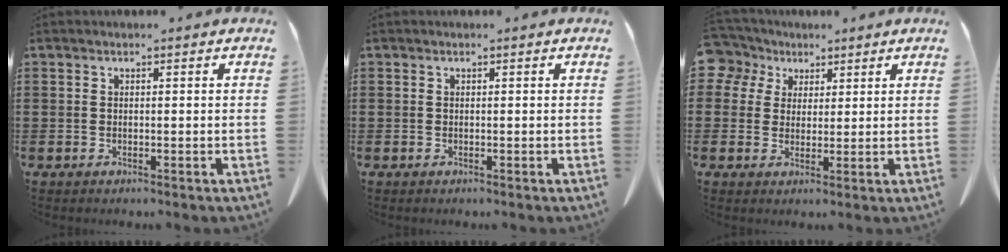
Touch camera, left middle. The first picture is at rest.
{"total": 0.0}
{"total": 5.1, "force": [2.8, 4.1, 1.3], "torque": [-0.043, 0.005, 0.050]}